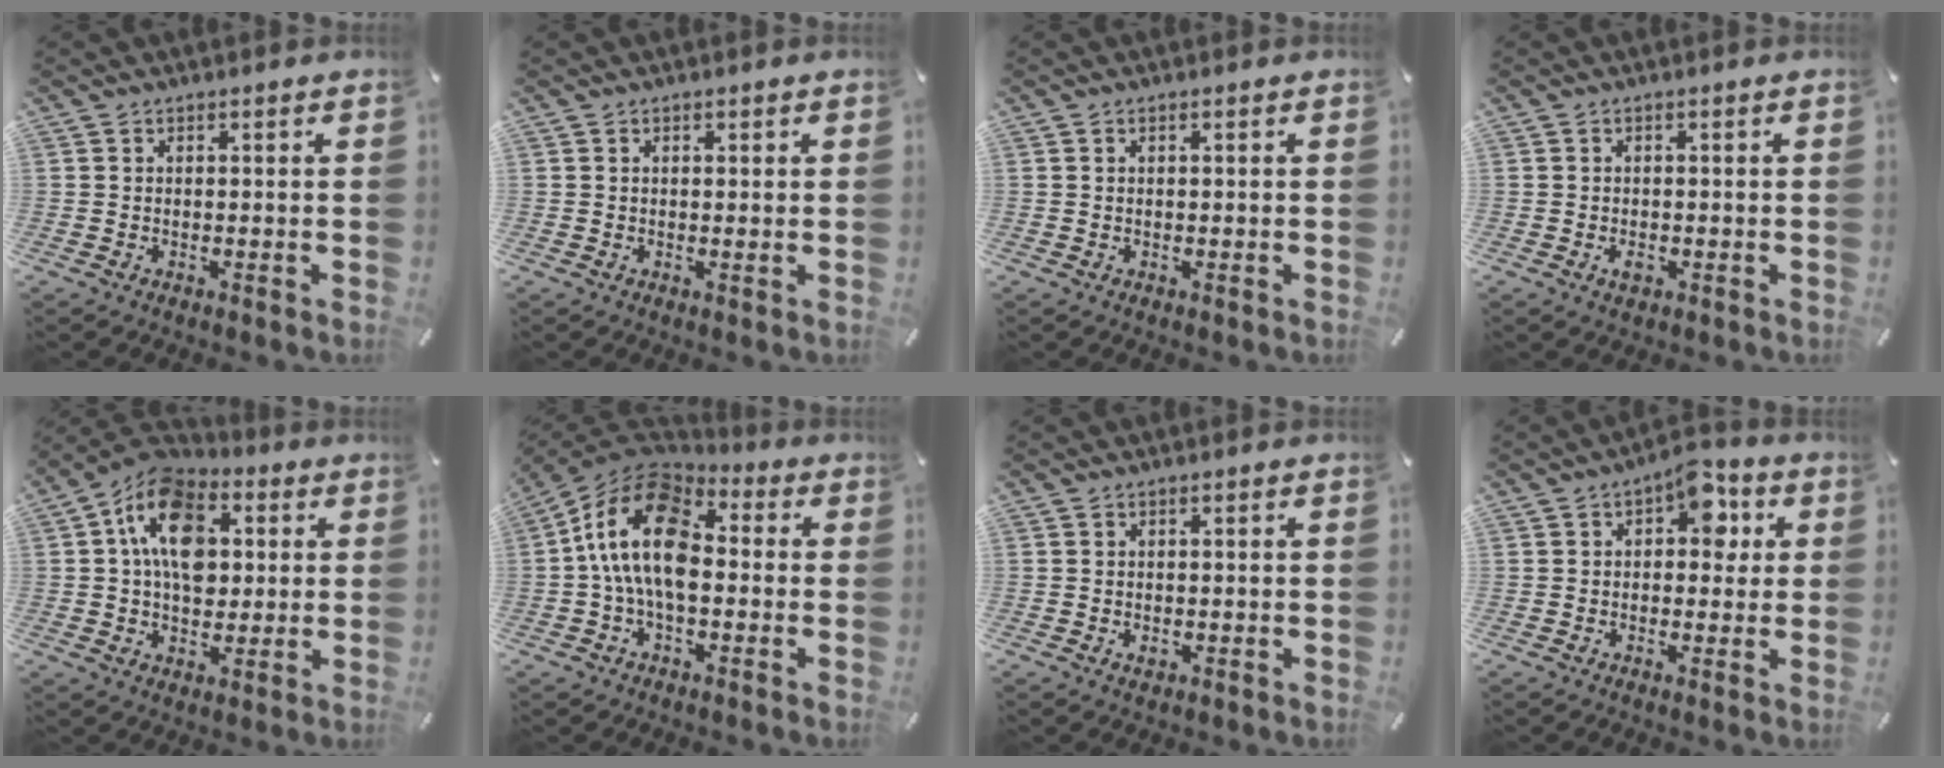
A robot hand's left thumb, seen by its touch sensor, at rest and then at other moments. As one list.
[{"total": 0.8, "force": [0.3, 0.4, 0.7], "torque": [-0.014, 0.002, 0.005]}, {"total": 0.6, "force": [0.1, 0.2, 0.5], "torque": [-0.009, 0.001, 0.002]}, {"total": 1.9, "force": [-0.6, 1.1, 1.4], "torque": [-0.025, 0.001, -0.010]}, {"total": 15.0, "force": [2.6, 10.8, 10.2], "torque": [-0.171, 0.008, 0.046]}, {"total": 16.7, "force": [-0.5, 10.1, 13.3], "torque": [-0.282, 0.012, -0.014]}, {"total": 1.1, "force": [-0.2, 0.8, 0.8], "torque": [-0.015, 0.002, -0.004]}, {"total": 8.2, "force": [3.0, 4.7, 6.1], "torque": [-0.067, -0.009, 0.043]}]